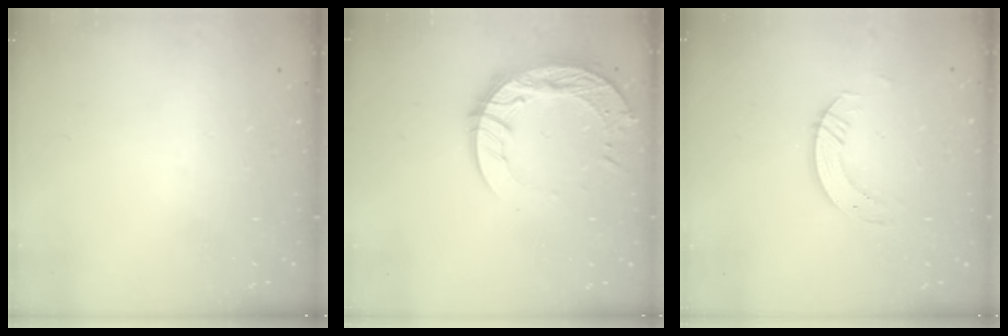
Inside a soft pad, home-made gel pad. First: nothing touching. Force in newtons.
{"total": 14.0, "press": 14.0, "slide": 1.3}
{"total": 4.3, "press": 4.2, "slide": 0.3}